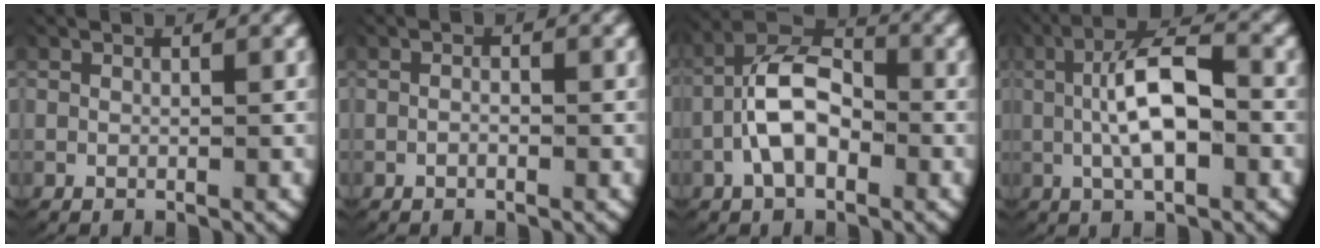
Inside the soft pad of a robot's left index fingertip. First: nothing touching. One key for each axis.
{"total": 0.6, "fx": -0.4, "fy": 0.2, "fz": 0.4, "tx": -0.009, "ty": -0.002, "tz": -0.009}
{"total": 6.6, "fx": -0.9, "fy": 4.4, "fz": 4.9, "tx": -0.086, "ty": -0.005, "tz": -0.021}
{"total": 6.3, "fx": 0.1, "fy": 2.4, "fz": 5.9, "tx": -0.101, "ty": 0.008, "tz": 0.001}